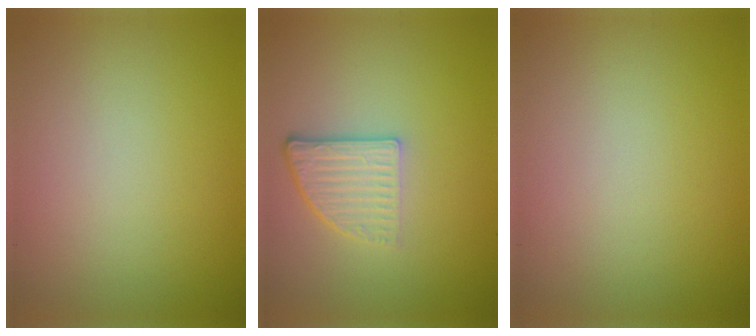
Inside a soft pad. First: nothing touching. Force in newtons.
{"total": 3.7, "press": 2.5, "slide": 2.7}
{"total": 0.0}